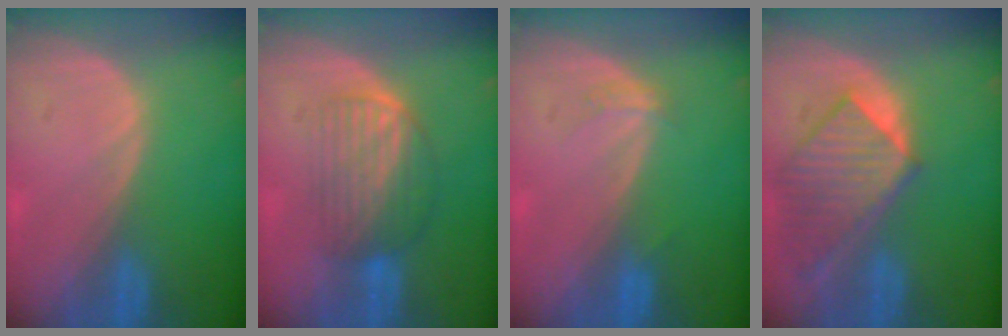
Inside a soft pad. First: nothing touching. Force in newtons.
{"total": 6.2, "press": 6.1, "slide": 1.4}
{"total": 1.5, "press": 1.4, "slide": 0.3}
{"total": 8.8, "press": 7.9, "slide": 4.0}